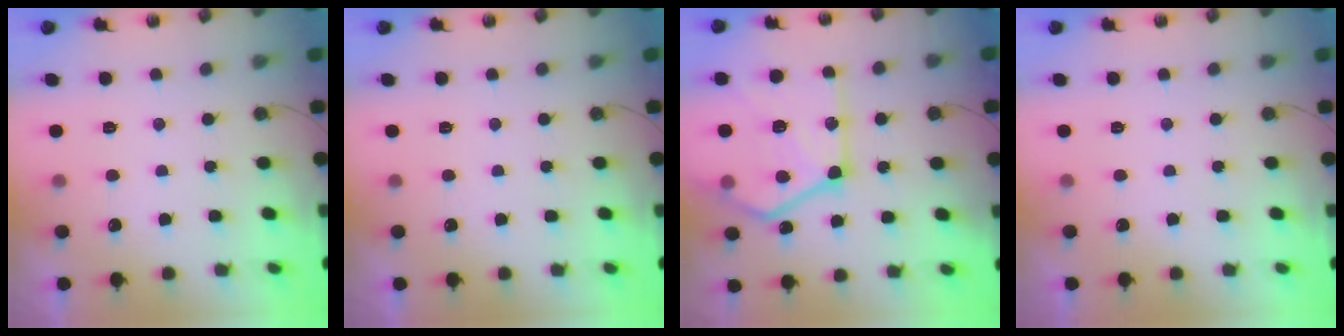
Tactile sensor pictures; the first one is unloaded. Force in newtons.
{"total": 0.0}
{"total": 25.7, "press": 25.7, "slide": 1.9}
{"total": 0.0}